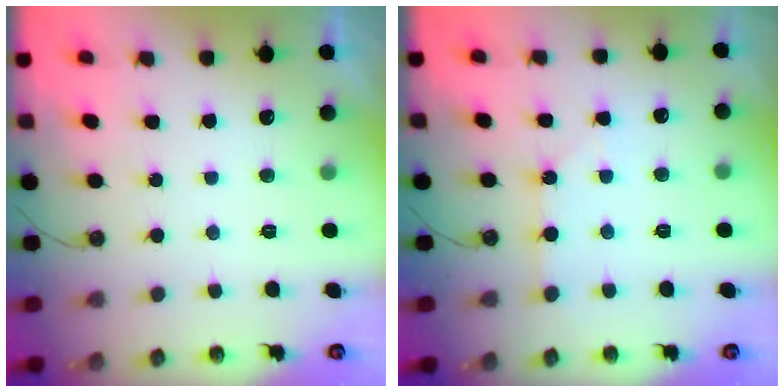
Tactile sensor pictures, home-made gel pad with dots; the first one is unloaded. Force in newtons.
{"total": 1.5, "press": 1.5, "slide": 0.3}